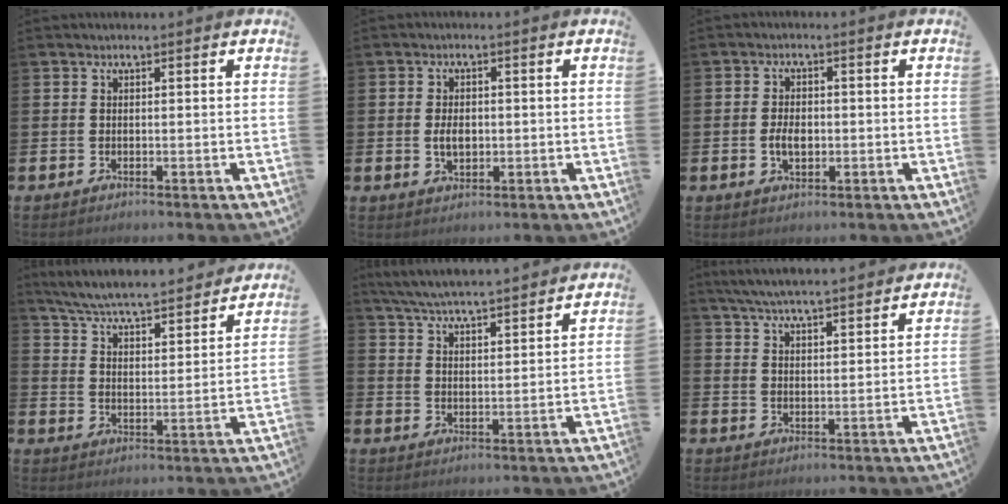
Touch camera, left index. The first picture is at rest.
{"total": 3.1, "force": [-0.1, 2.0, 2.3], "torque": [-0.023, -0.003, -0.007]}
{"total": 3.2, "force": [-0.4, 2.0, 2.4], "torque": [-0.032, 0.000, -0.011]}
{"total": 6.7, "force": [6.5, 0.2, 1.7], "torque": [-0.064, -0.052, 0.112]}
{"total": 6.0, "force": [5.9, 0.0, 1.2], "torque": [-0.042, -0.037, 0.105]}
{"total": 5.7, "force": [5.6, 0.0, 1.3], "torque": [-0.042, -0.030, 0.100]}